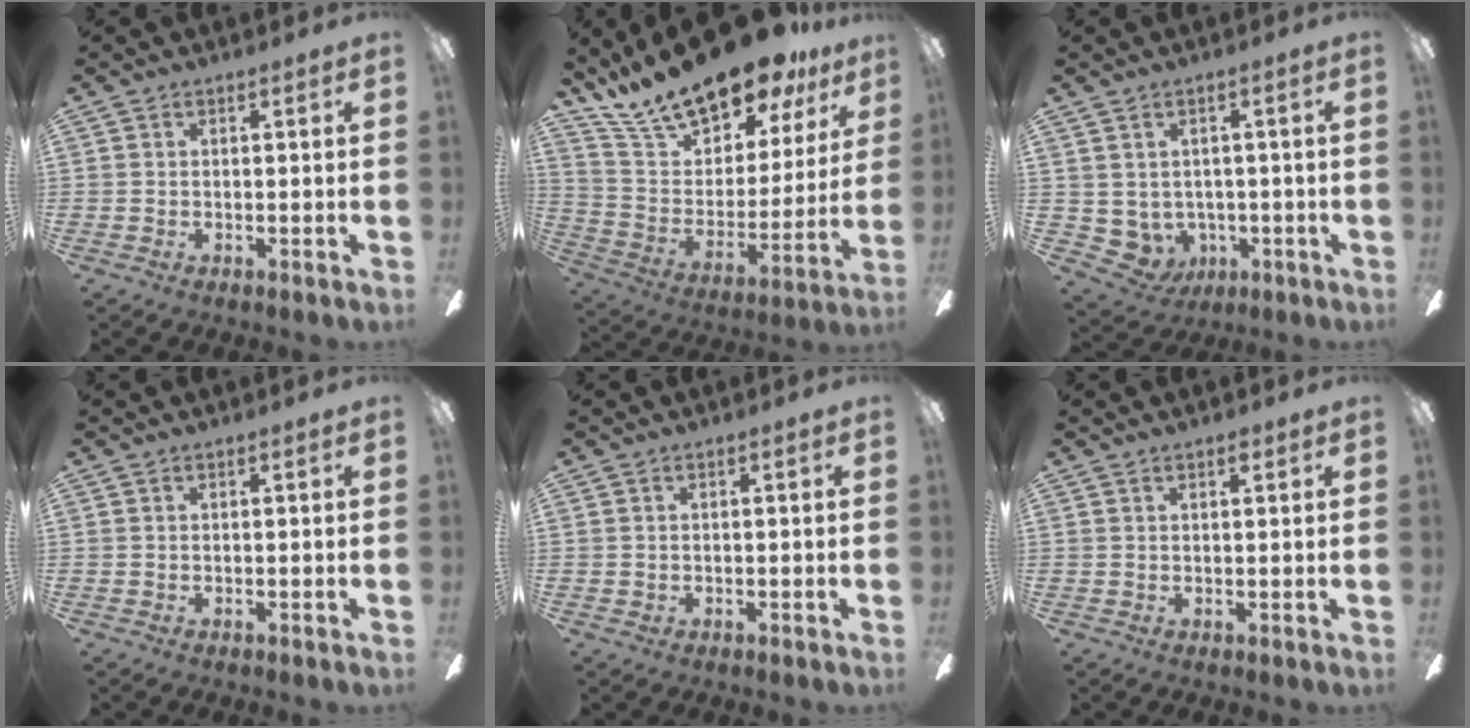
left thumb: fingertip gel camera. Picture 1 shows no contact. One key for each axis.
{"total": 21.5, "fx": 18.9, "fy": 6.2, "fz": 8.0, "tx": -0.156, "ty": -0.139, "tz": 0.335}
{"total": 4.5, "fx": 1.1, "fy": 4.3, "fz": 0.8, "tx": -0.054, "ty": -0.016, "tz": 0.024}
{"total": 0.0}
{"total": 0.6, "fx": 0.2, "fy": 0.5, "fz": 0.0, "tx": 0.001, "ty": 0.005, "tz": 0.003}
{"total": 1.3, "fx": 1.1, "fy": 0.4, "fz": 0.5, "tx": -0.003, "ty": -0.003, "tz": 0.019}